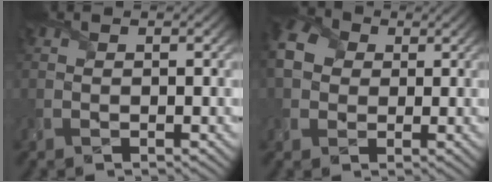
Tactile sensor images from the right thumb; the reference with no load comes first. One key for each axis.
{"total": 6.6, "fx": 0.9, "fy": 5.5, "fz": 3.5, "tx": -0.103, "ty": 0.012, "tz": 0.007}